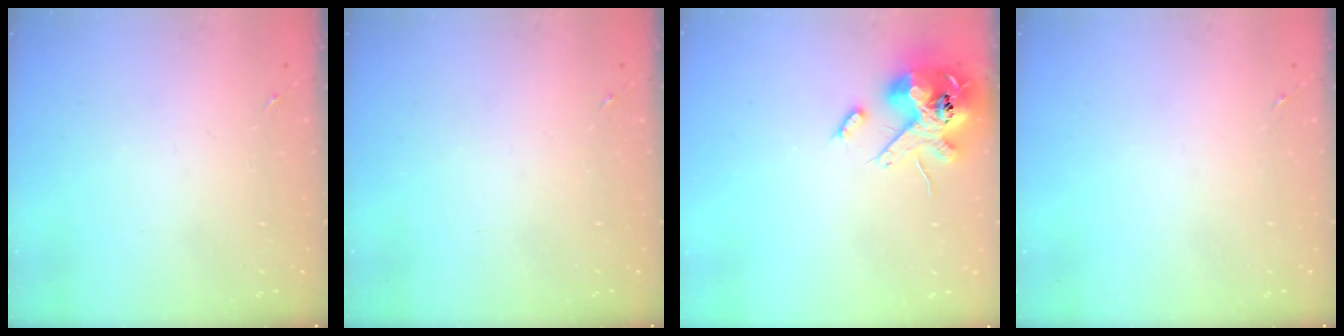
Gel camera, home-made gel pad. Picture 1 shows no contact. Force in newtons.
{"total": 0.0}
{"total": 14.9, "press": 14.7, "slide": 2.6}
{"total": 0.0}